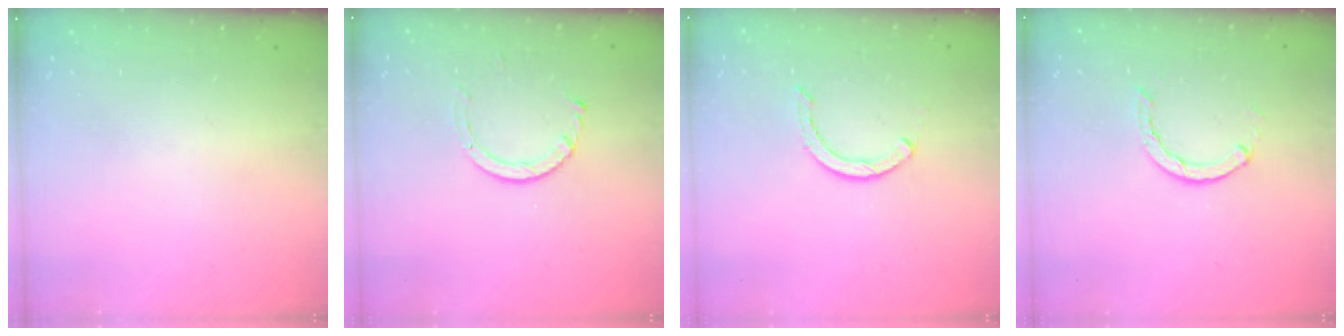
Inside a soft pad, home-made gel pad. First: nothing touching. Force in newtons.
{"total": 3.3, "press": 3.3, "slide": 0.4}
{"total": 2.6, "press": 2.6, "slide": 0.1}
{"total": 2.8, "press": 2.7, "slide": 0.4}